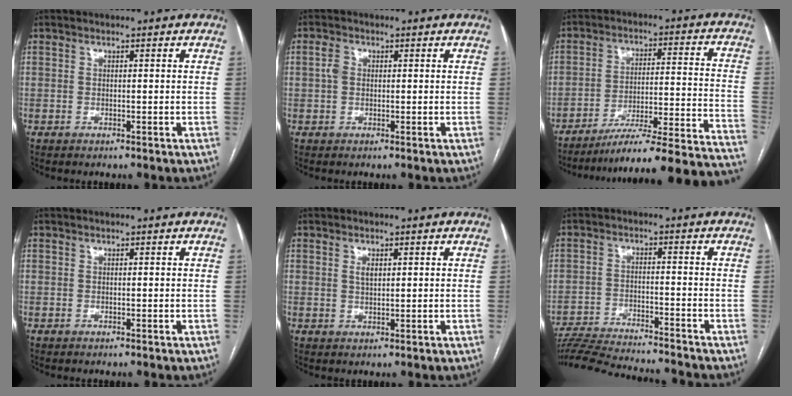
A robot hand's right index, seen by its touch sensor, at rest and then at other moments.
{"total": 1.9, "force": [0.4, 1.4, 1.1], "torque": [-0.036, 0.015, 0.010]}
{"total": 24.6, "force": [-21.6, -0.9, 11.8], "torque": [-0.083, 0.001, -0.297]}
{"total": 0.0}
{"total": 1.6, "force": [0.7, 0.7, 1.3], "torque": [-0.027, -0.001, 0.014]}
{"total": 16.5, "force": [-15.5, 0.5, 5.7], "torque": [-0.103, -0.023, -0.237]}